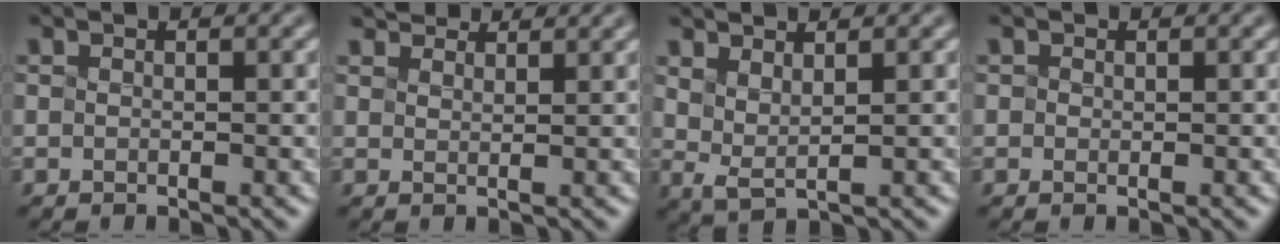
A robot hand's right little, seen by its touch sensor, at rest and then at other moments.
{"total": 3.5, "force": [3.4, 0.4, 0.4], "torque": [-0.009, 0.014, 0.055]}
{"total": 1.5, "force": [1.3, -0.1, 0.7], "torque": [-0.031, 0.002, 0.048]}
{"total": 1.0, "force": [-0.3, -0.6, -0.7], "torque": [-0.002, 0.008, 0.014]}